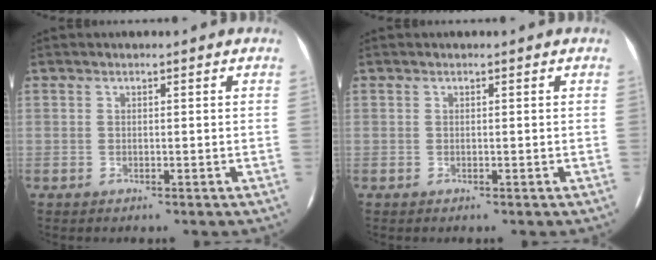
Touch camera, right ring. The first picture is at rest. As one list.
[{"total": 0.0}]